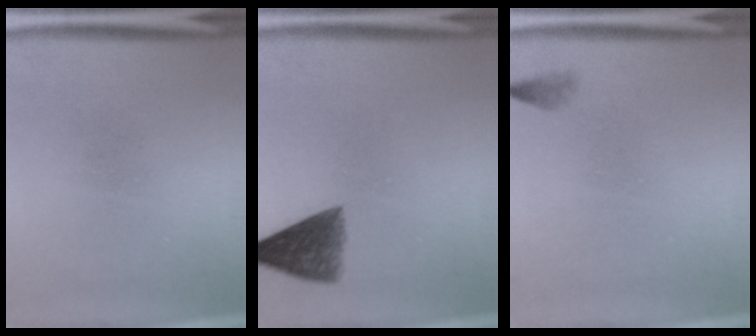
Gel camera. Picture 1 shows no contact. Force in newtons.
{"total": 6.3}
{"total": 0.8}